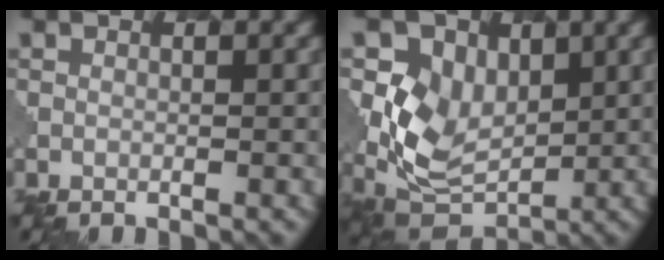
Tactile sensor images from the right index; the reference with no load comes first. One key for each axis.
{"total": 6.4, "fx": 1.0, "fy": 5.1, "fz": 3.8, "tx": -0.082, "ty": -0.009, "tz": 0.023}